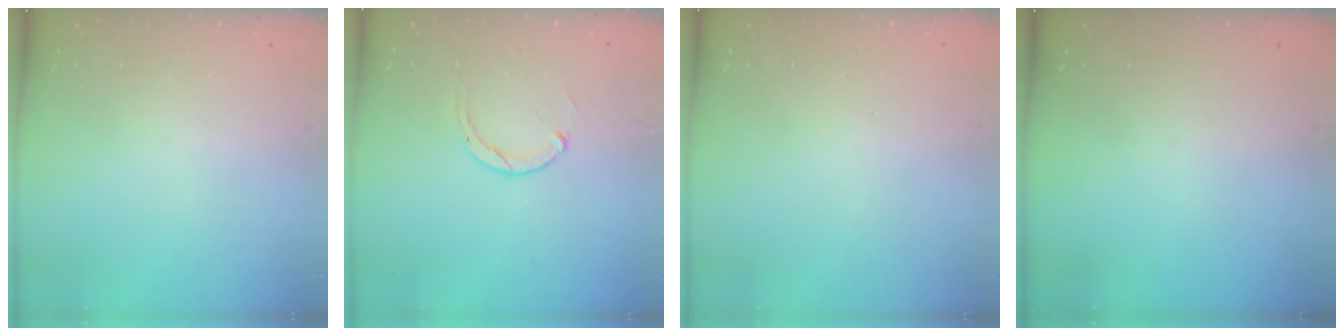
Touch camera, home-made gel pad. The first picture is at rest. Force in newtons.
{"total": 2.5, "press": 2.5, "slide": 0.3}
{"total": 2.6, "press": 2.6, "slide": 0.2}
{"total": 0.0}